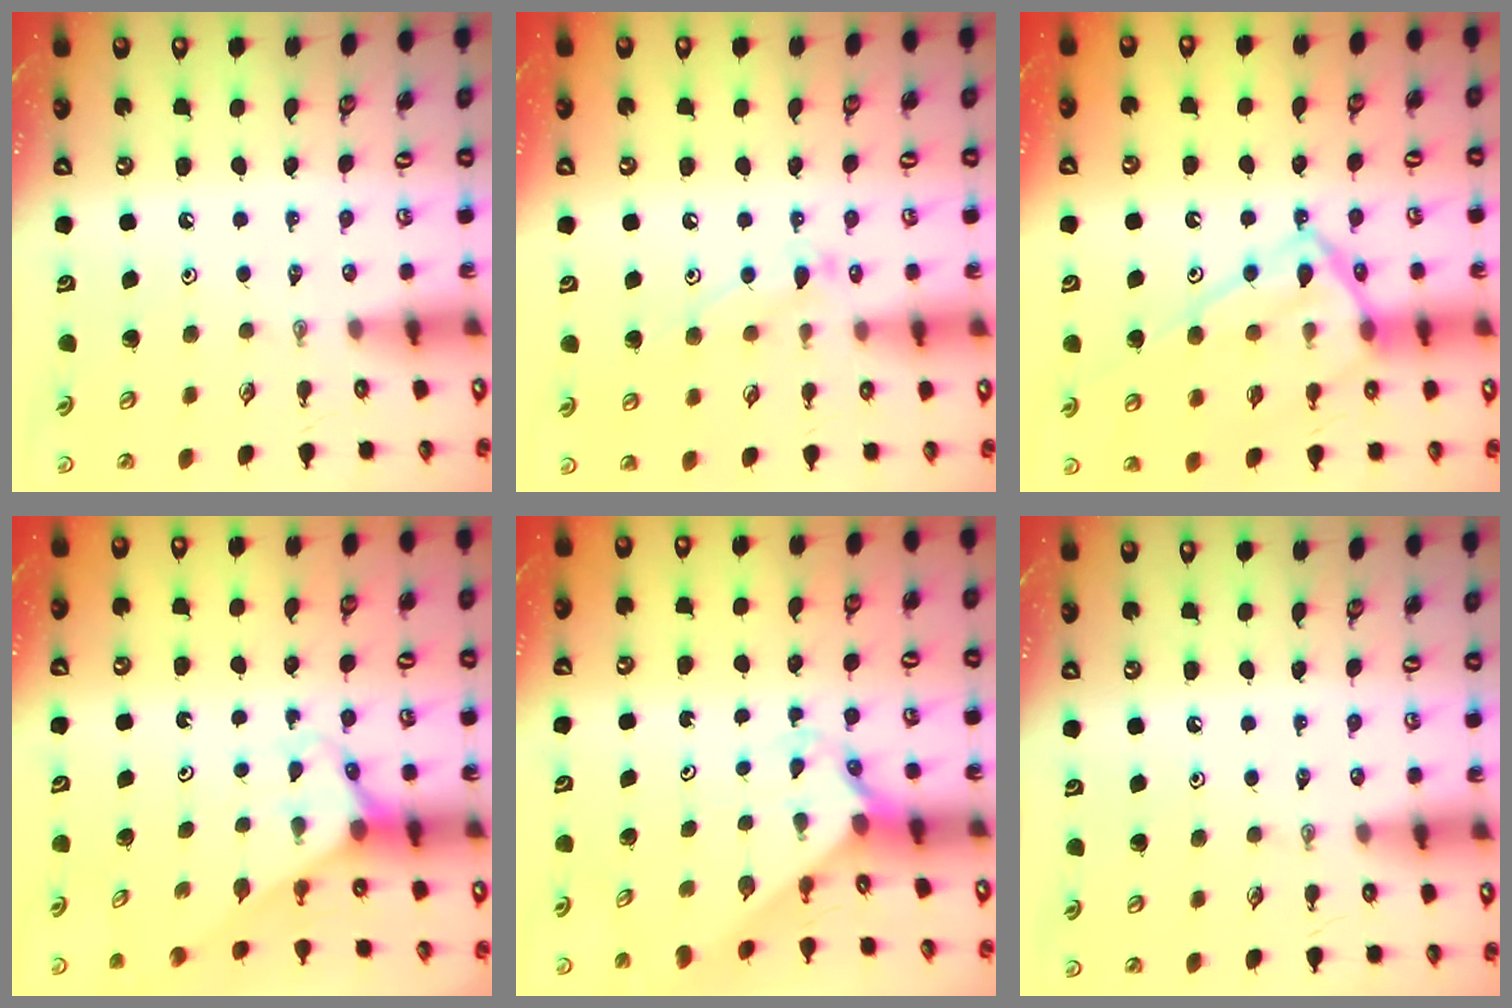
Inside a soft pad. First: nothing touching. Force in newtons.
{"total": 10.7, "press": 10.7, "slide": 0.8}
{"total": 16.7, "press": 16.7, "slide": 1.4}
{"total": 3.0, "press": 3.0, "slide": 0.2}
{"total": 2.5, "press": 2.4, "slide": 0.3}
{"total": 0.0}